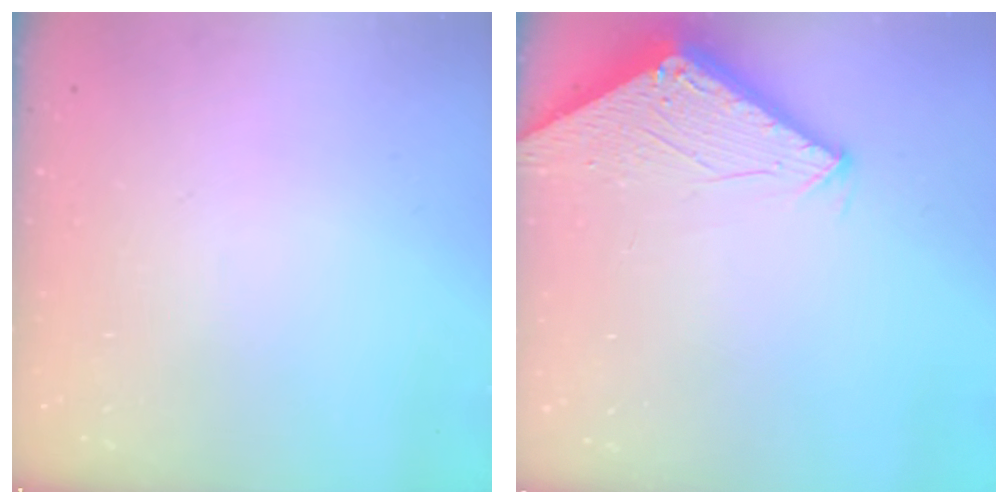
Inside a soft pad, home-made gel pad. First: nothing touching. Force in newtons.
{"total": 2.9, "press": 2.9, "slide": 0.2}